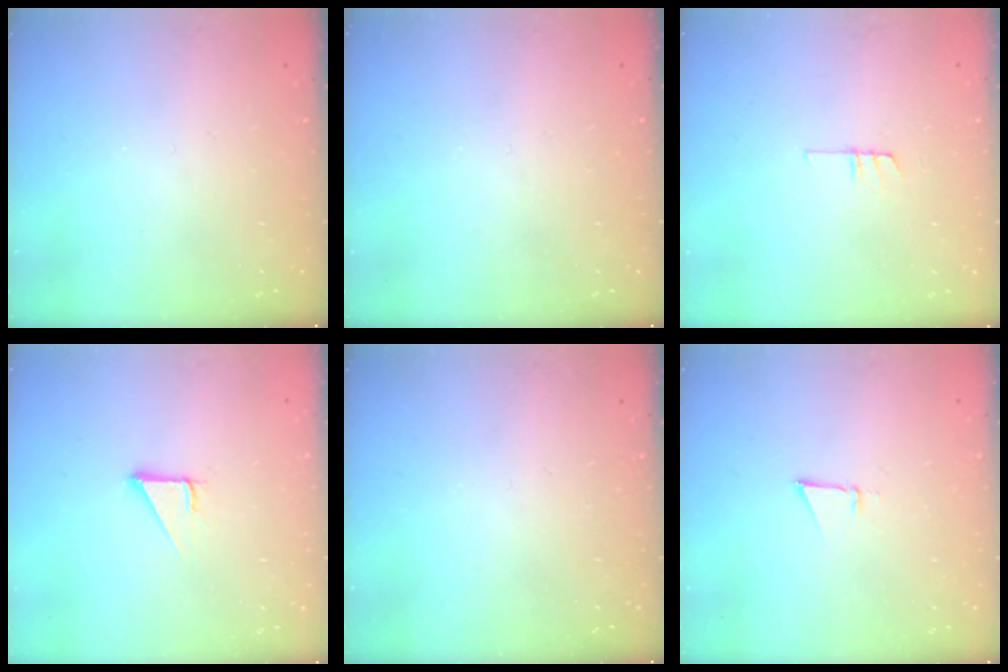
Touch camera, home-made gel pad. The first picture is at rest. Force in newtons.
{"total": 0.0}
{"total": 4.8, "press": 4.8, "slide": 0.4}
{"total": 2.9, "press": 2.9, "slide": 0.1}
{"total": 0.0}
{"total": 2.6, "press": 2.5, "slide": 0.8}